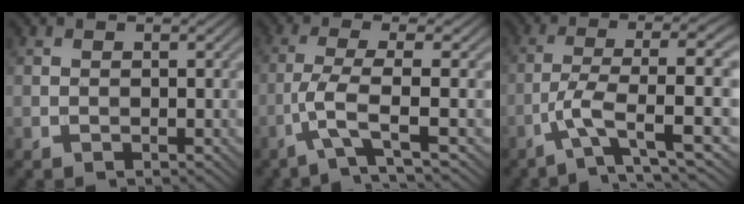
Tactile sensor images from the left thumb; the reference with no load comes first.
{"total": 4.3, "force": [-1.6, 0.4, 4.0], "torque": [-0.077, 0.009, -0.053]}
{"total": 7.9, "force": [-2.0, 1.5, 7.5], "torque": [-0.129, 0.015, -0.045]}